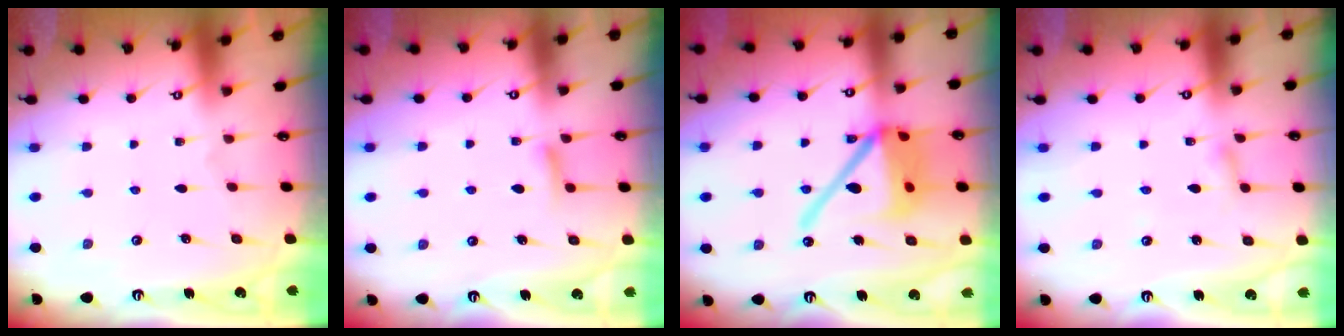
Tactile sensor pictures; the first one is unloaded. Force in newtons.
{"total": 5.6, "press": 5.6, "slide": 0.8}
{"total": 17.9, "press": 17.7, "slide": 2.2}
{"total": 2.7, "press": 2.7, "slide": 0.2}